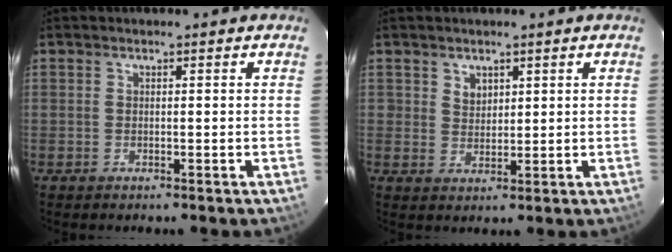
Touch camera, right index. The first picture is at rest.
{"total": 3.2, "force": [1.3, 2.7, 1.2], "torque": [-0.016, 0.006, 0.024]}